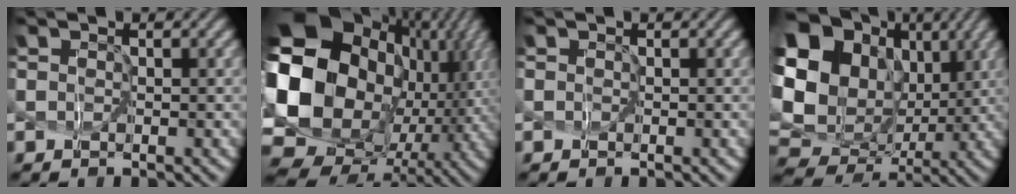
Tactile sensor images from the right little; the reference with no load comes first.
{"total": 20.7, "force": [1.7, 16.5, 12.5], "torque": [-0.296, -0.028, 0.037]}
{"total": 0.0}
{"total": 16.8, "force": [3.6, 13.7, 9.0], "torque": [-0.224, 0.007, 0.089]}